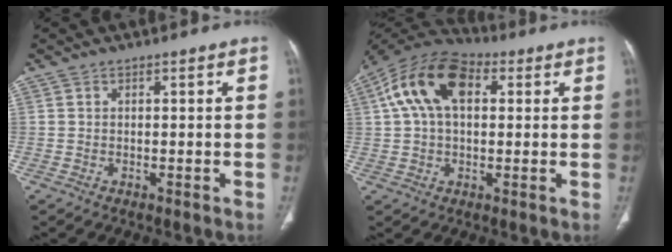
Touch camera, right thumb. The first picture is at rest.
{"total": 14.7, "force": [3.9, 8.8, 11.1], "torque": [-0.204, 0.031, 0.062]}